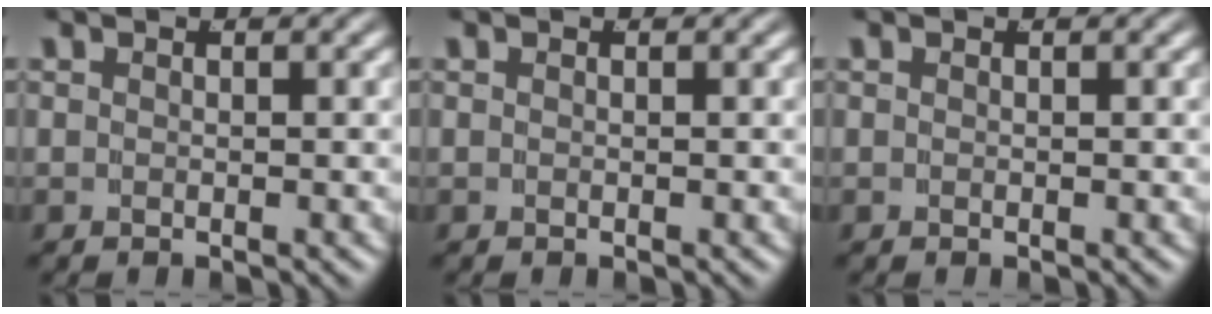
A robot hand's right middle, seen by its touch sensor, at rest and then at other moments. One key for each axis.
{"total": 0.0}
{"total": 0.0}